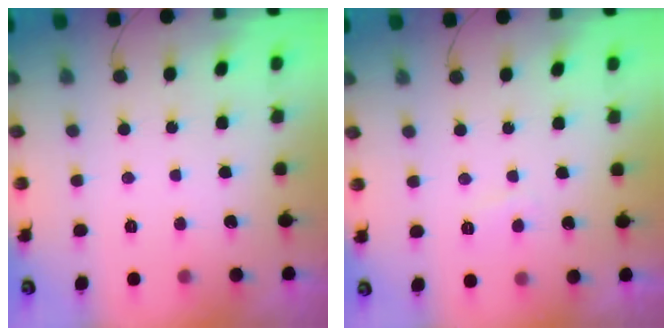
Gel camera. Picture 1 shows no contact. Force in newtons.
{"total": 2.0, "press": 1.9, "slide": 0.6}